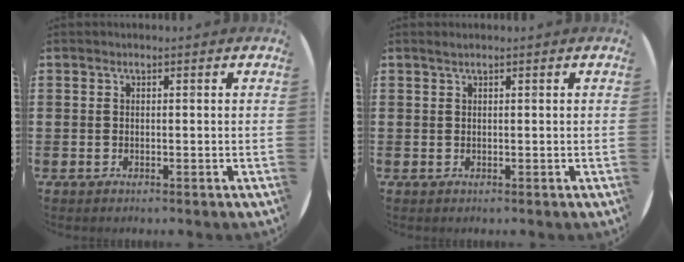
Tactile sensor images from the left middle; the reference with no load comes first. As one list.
[{"total": 0.5, "force": [0.4, 0.0, 0.4], "torque": [-0.006, 0.001, 0.007]}]